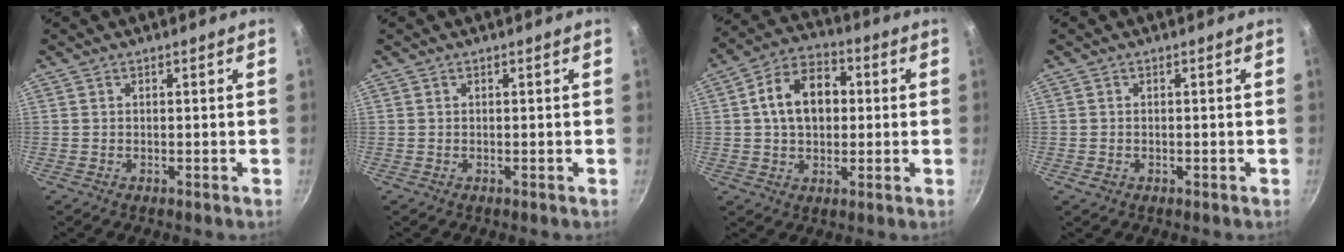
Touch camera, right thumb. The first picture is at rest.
{"total": 0.0}
{"total": 12.4, "force": [1.4, 8.7, 8.7], "torque": [-0.112, 0.025, 0.010]}
{"total": 1.0, "force": [-0.3, 0.8, 0.4], "torque": [-0.008, 0.000, -0.004]}